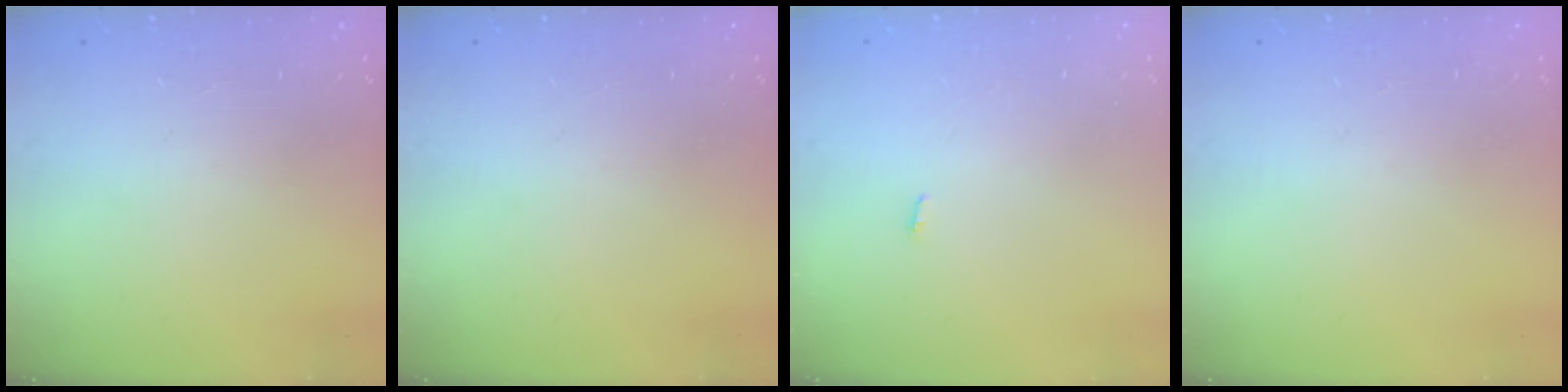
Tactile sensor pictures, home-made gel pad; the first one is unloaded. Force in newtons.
{"total": 0.0}
{"total": 2.8, "press": 1.8, "slide": 2.2}
{"total": 0.0}